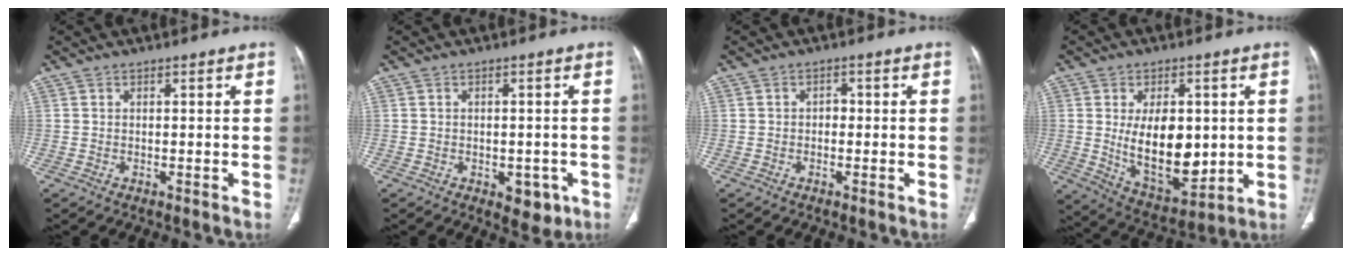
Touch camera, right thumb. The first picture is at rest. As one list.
[{"total": 5.0, "force": [-2.0, 3.1, 3.4], "torque": [-0.018, 0.006, -0.017]}, {"total": 1.4, "force": [-0.3, 1.1, 0.9], "torque": [-0.005, 0.005, -0.009]}, {"total": 14.8, "force": [0.7, 8.3, 12.2], "torque": [-0.164, -0.023, 0.033]}]